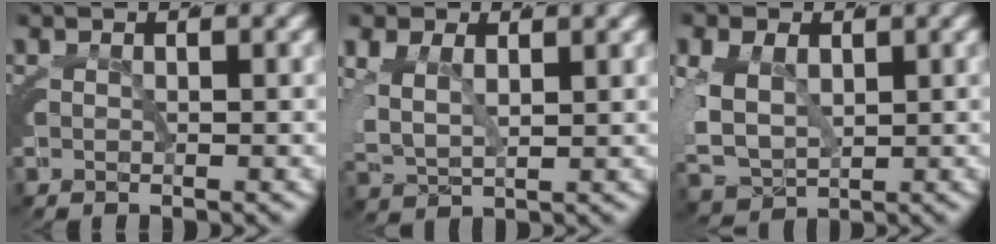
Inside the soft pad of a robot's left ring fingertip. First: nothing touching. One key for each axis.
{"total": 5.4, "fx": 1.0, "fy": 4.3, "fz": 3.1, "tx": -0.091, "ty": -0.011, "tz": 0.023}
{"total": 7.3, "fx": -0.2, "fy": 6.2, "fz": 3.9, "tx": -0.113, "ty": -0.028, "tz": 0.008}